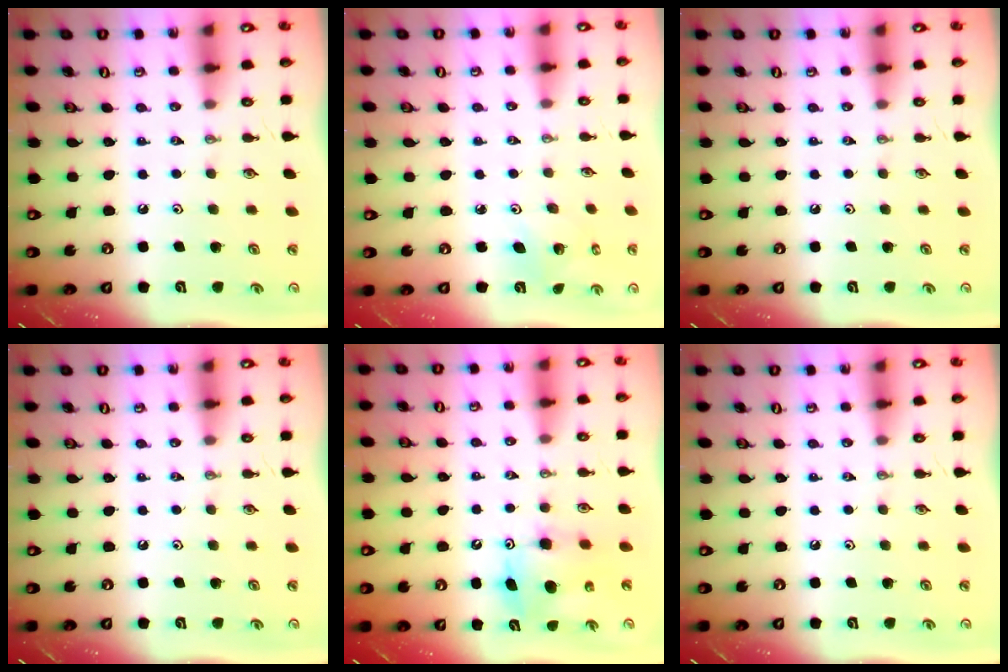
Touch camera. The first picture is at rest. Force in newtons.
{"total": 4.0, "press": 4.0, "slide": 0.2}
{"total": 0.0}
{"total": 0.0}
{"total": 8.0, "press": 7.9, "slide": 0.5}
{"total": 0.0}